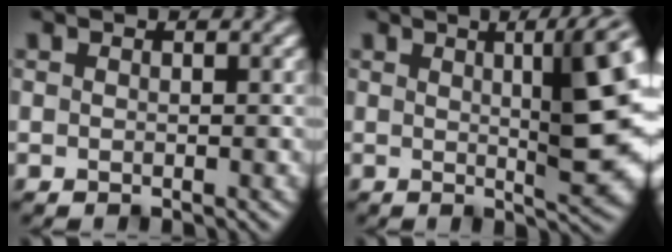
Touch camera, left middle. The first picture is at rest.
{"total": 10.2, "force": [2.2, 2.5, 9.7], "torque": [-0.091, 0.013, 0.024]}